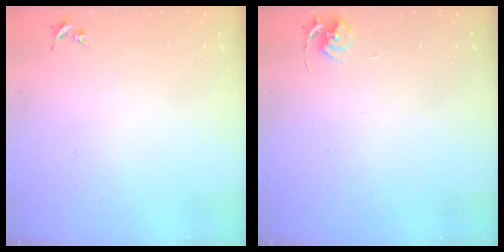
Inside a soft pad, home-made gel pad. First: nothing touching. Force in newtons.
{"total": 5.3, "press": 5.2, "slide": 0.6}